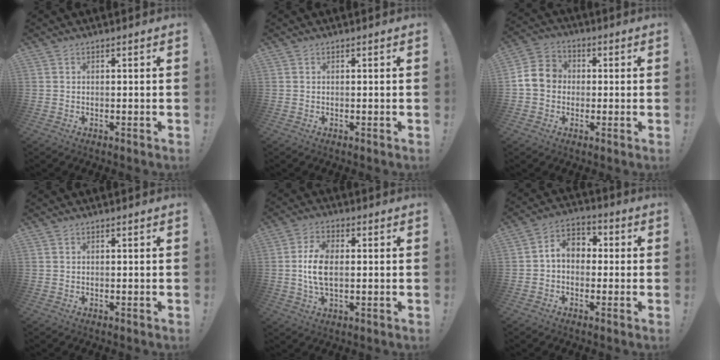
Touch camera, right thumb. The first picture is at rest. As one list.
[{"total": 0.0}, {"total": 9.9, "force": [-0.2, 8.6, 4.8], "torque": [-0.083, 0.020, 0.002]}, {"total": 0.0}, {"total": 9.0, "force": [0.2, 5.1, 7.3], "torque": [-0.136, -0.004, 0.001]}, {"total": 7.6, "force": [0.4, 5.6, 5.1], "torque": [-0.088, 0.019, 0.012]}]